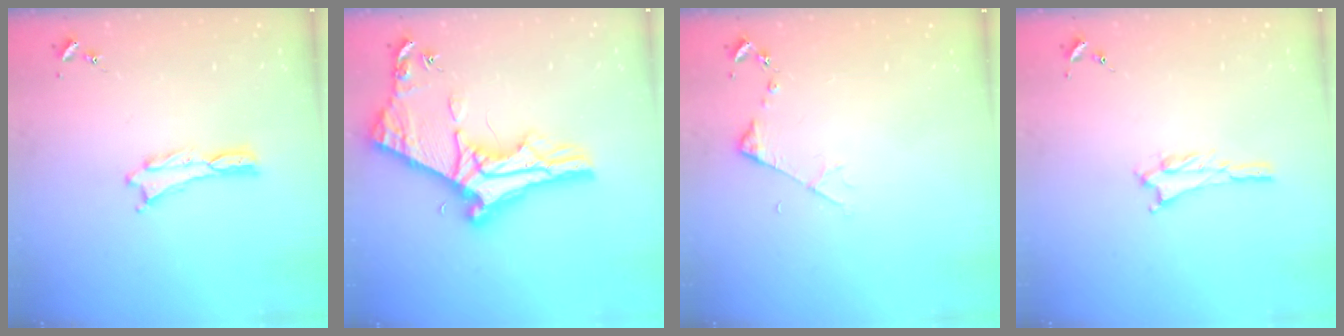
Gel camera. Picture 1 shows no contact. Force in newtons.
{"total": 10.5, "press": 10.4, "slide": 1.0}
{"total": 3.2, "press": 3.2, "slide": 0.4}
{"total": 1.2, "press": 1.2, "slide": 0.2}